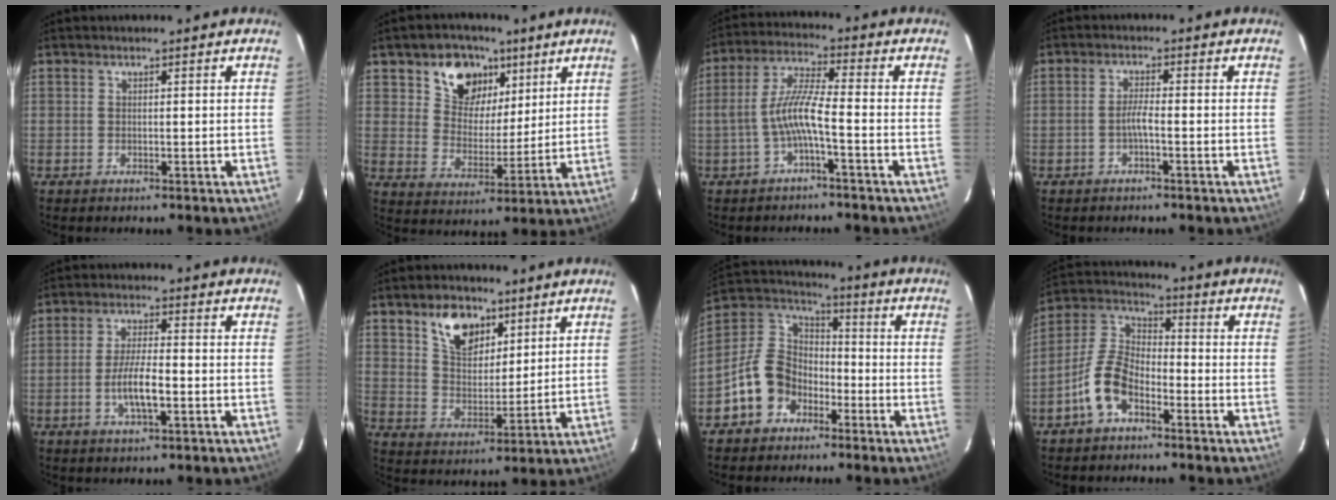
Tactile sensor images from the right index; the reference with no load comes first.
{"total": 11.7, "force": [6.5, 8.4, 4.8], "torque": [-0.088, 0.011, 0.117]}
{"total": 7.1, "force": [-2.6, 0.4, 6.6], "torque": [-0.151, 0.013, -0.047]}
{"total": 2.2, "force": [-1.1, 0.0, 1.9], "torque": [-0.039, 0.003, -0.022]}
{"total": 6.4, "force": [-2.1, 1.5, 5.9], "torque": [-0.116, -0.004, -0.039]}
{"total": 9.6, "force": [5.6, 5.8, 5.2], "torque": [-0.086, 0.013, 0.106]}
{"total": 11.4, "force": [-6.0, 8.6, 4.4], "torque": [-0.099, 0.034, -0.108]}
{"total": 9.2, "force": [-5.2, 4.8, 5.9], "torque": [-0.134, 0.019, -0.105]}